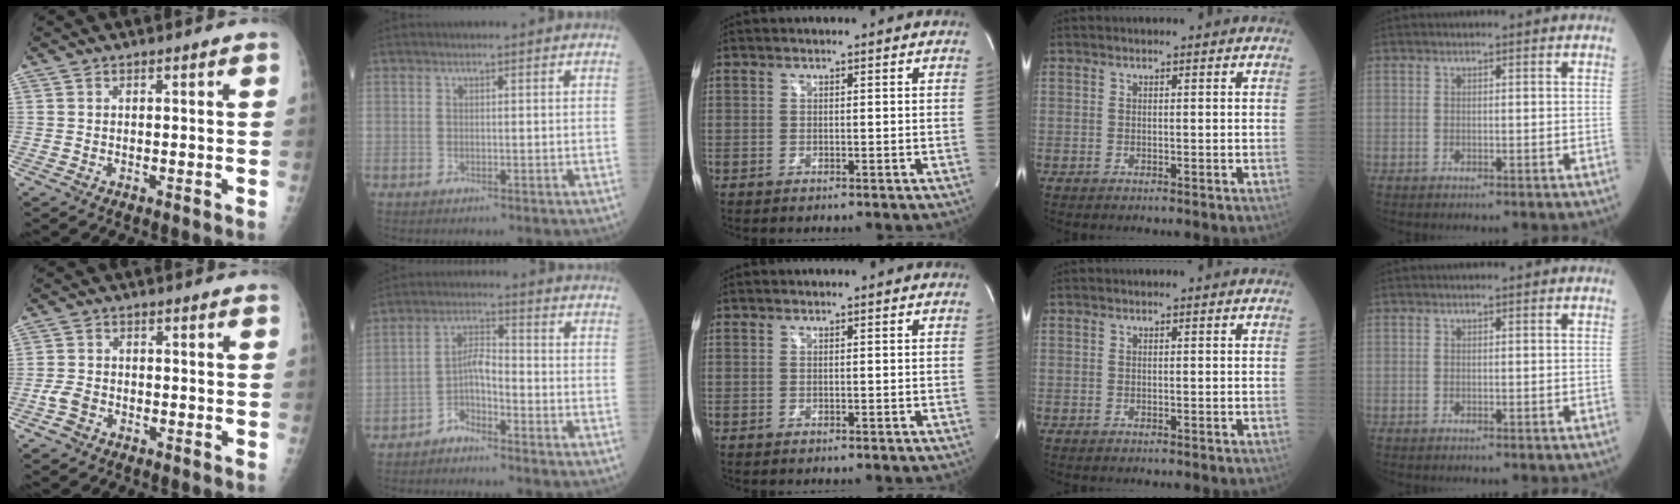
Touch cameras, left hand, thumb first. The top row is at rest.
{"thumb": {"total": 3.0, "force": [-1.7, 2.2, 1.3], "torque": [-0.024, 0.011, -0.034]}, "index": {"total": 3.7, "force": [-2.6, 1.3, 2.3], "torque": [-0.041, 0.007, -0.052]}}